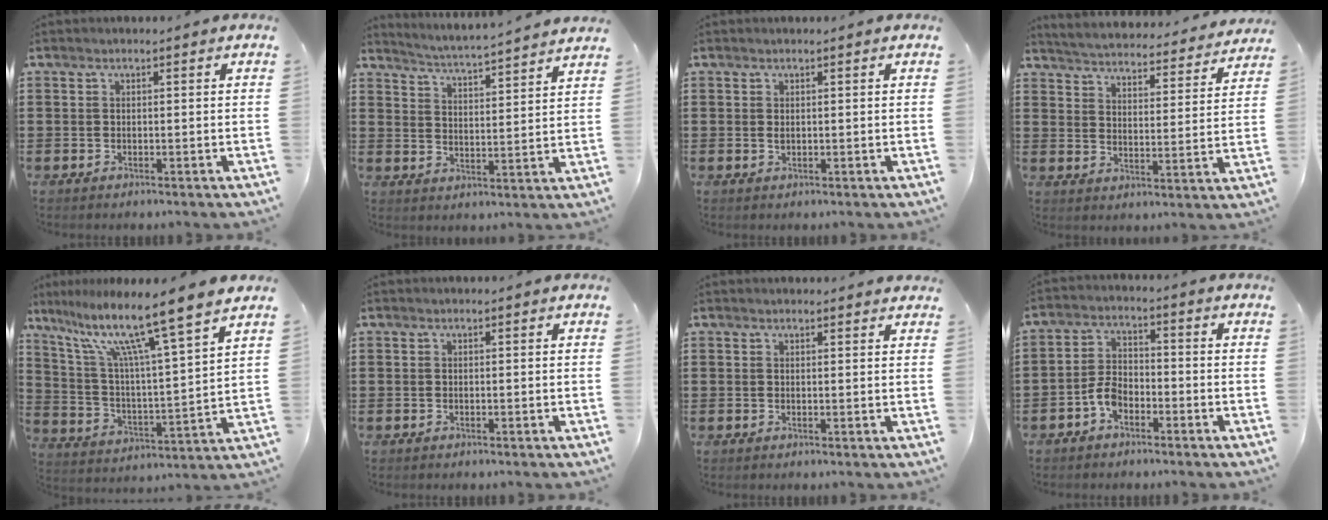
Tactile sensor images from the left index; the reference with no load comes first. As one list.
[{"total": 3.9, "force": [3.8, -0.9, 0.3], "torque": [-0.026, -0.037, 0.059]}, {"total": 0.7, "force": [0.2, 0.3, 0.5], "torque": [-0.012, 0.001, 0.004]}, {"total": 4.1, "force": [4.0, -0.3, 0.1], "torque": [-0.027, -0.040, 0.063]}, {"total": 12.3, "force": [9.4, -0.1, 7.9], "torque": [-0.179, -0.059, 0.148]}, {"total": 0.0}, {"total": 1.2, "force": [1.1, 0.1, 0.2], "torque": [-0.005, 0.000, 0.022]}, {"total": 4.2, "force": [-2.4, 2.4, 2.6], "torque": [-0.068, 0.004, -0.052]}]